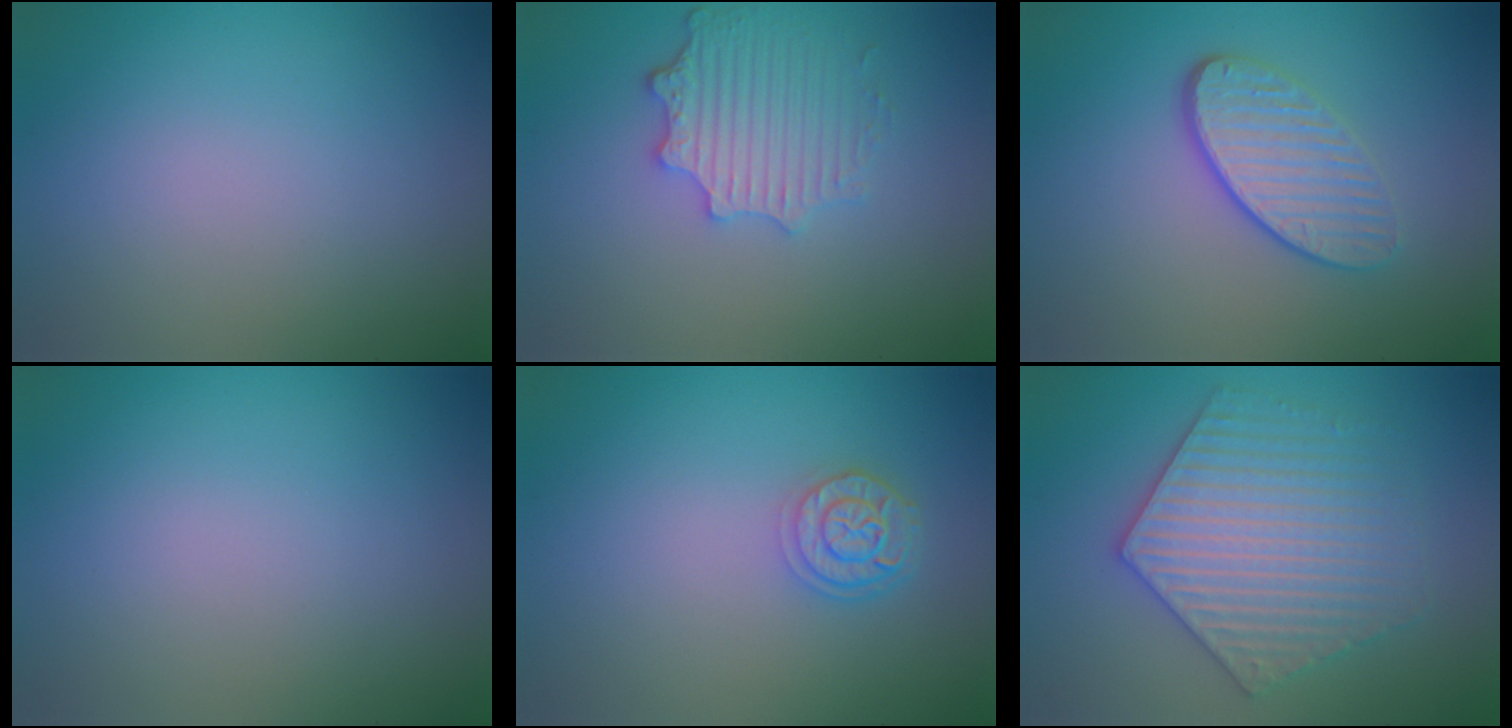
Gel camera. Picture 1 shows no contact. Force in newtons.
{"total": 3.9, "press": 3.2, "slide": 2.3}
{"total": 4.1, "press": 3.0, "slide": 2.8}
{"total": 0.0}
{"total": 2.3, "press": 1.9, "slide": 1.3}
{"total": 6.1, "press": 6.1, "slide": 0.9}